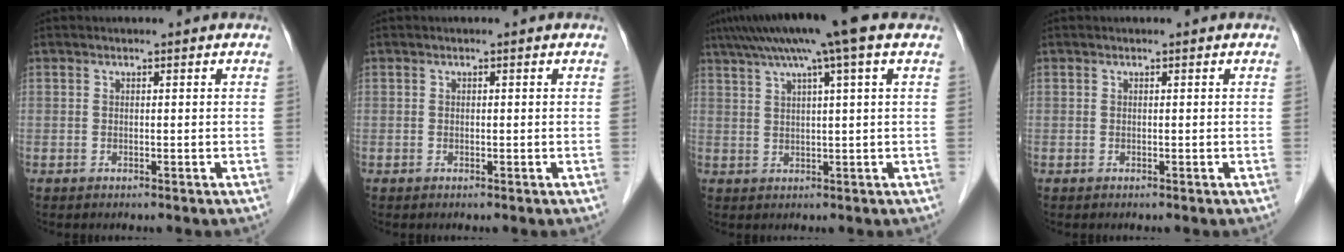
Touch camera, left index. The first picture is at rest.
{"total": 0.0}
{"total": 10.4, "force": [6.6, -0.4, 8.1], "torque": [-0.133, 0.034, 0.097]}
{"total": 0.0}